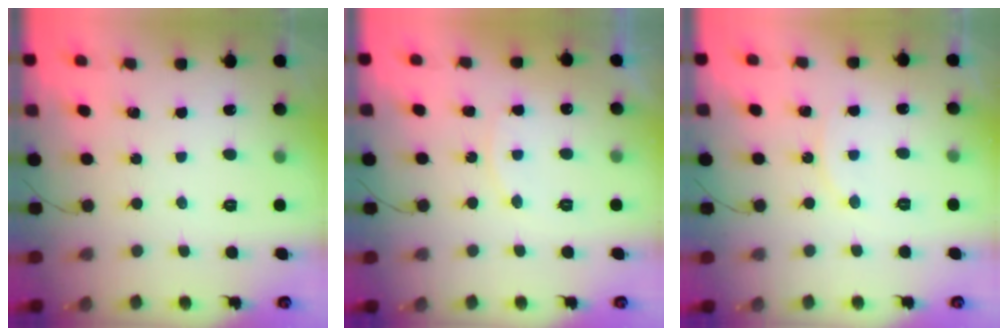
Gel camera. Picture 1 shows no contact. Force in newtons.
{"total": 8.4, "press": 8.4, "slide": 0.4}
{"total": 6.5, "press": 6.5, "slide": 0.7}